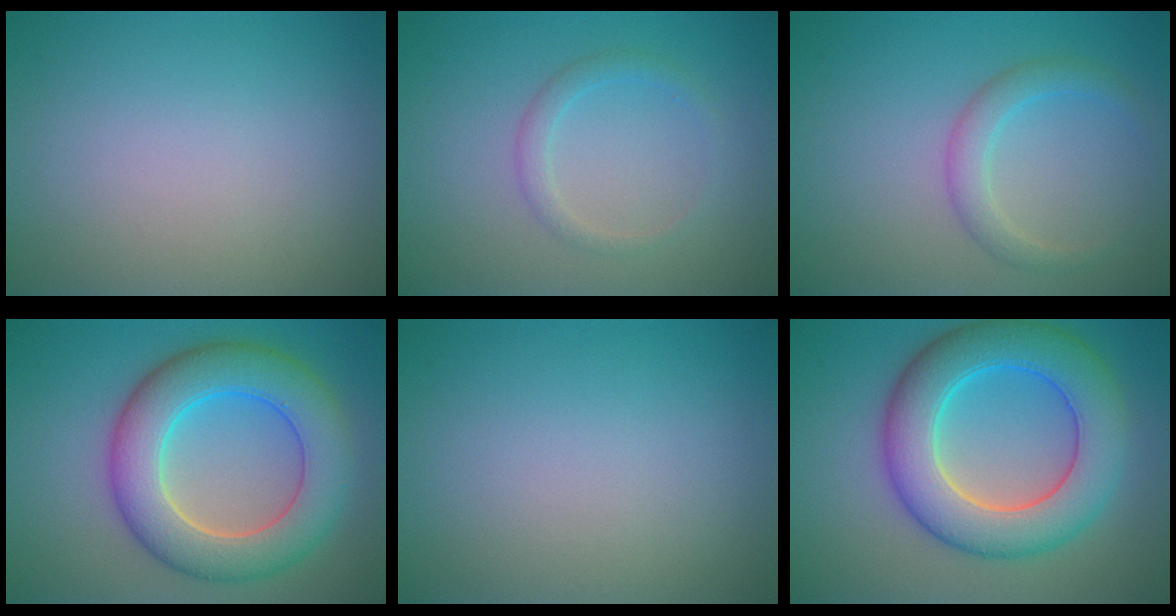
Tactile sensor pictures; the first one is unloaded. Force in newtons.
{"total": 1.5, "press": 1.5, "slide": 0.0}
{"total": 2.4, "press": 2.4, "slide": 0.1}
{"total": 8.6, "press": 8.6, "slide": 0.2}
{"total": 0.0}
{"total": 9.1, "press": 9.1, "slide": 0.3}